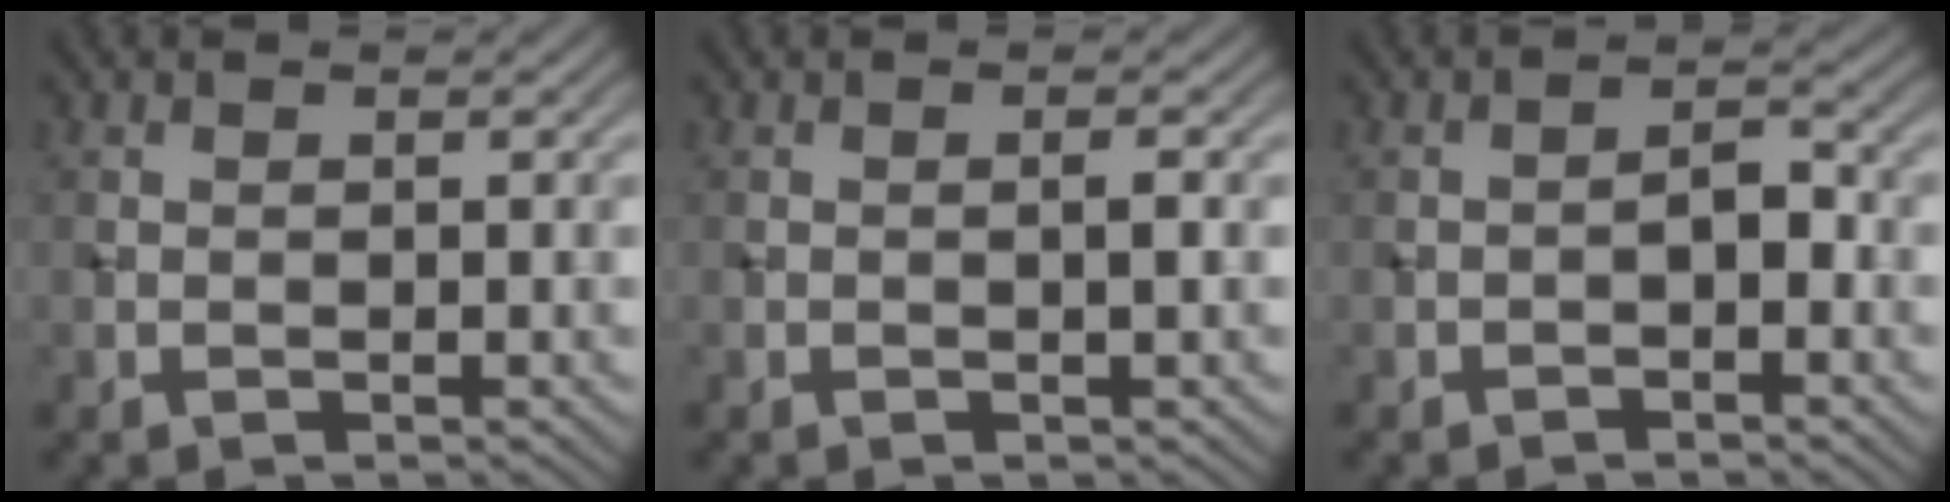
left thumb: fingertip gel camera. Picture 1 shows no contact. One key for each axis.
{"total": 0.9, "fx": -0.1, "fy": 0.0, "fz": 0.9, "tx": -0.017, "ty": 0.001, "tz": -0.004}
{"total": 2.1, "fx": -1.1, "fy": 0.9, "fz": 1.6, "tx": -0.023, "ty": 0.008, "tz": -0.024}